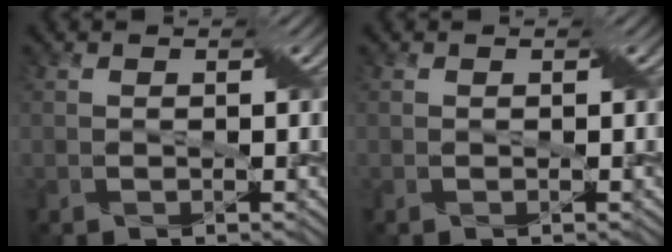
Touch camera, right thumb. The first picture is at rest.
{"total": 0.0}